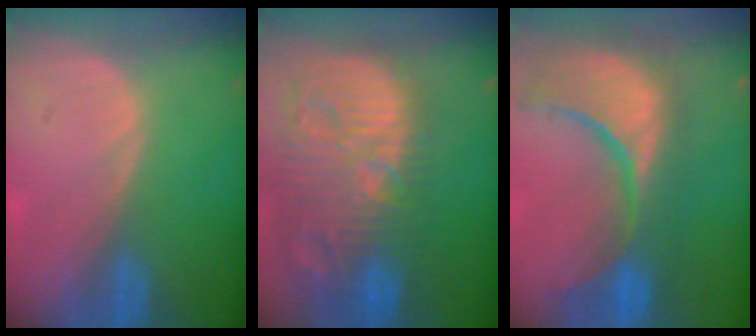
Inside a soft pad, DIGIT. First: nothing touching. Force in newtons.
{"total": 14.8, "press": 12.8, "slide": 7.3}
{"total": 14.9, "press": 12.0, "slide": 8.9}